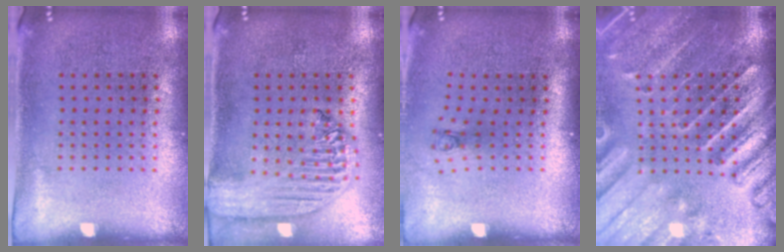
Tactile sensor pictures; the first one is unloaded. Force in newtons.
{"total": 2.4, "press": 2.1, "slide": 1.2}
{"total": 0.7, "press": 0.3, "slide": 0.7}
{"total": 4.0, "press": 3.5, "slide": 1.8}